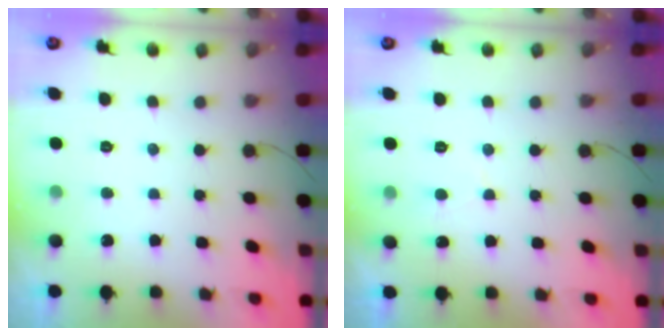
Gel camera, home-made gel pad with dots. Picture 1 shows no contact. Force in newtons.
{"total": 2.7, "press": 2.6, "slide": 0.5}